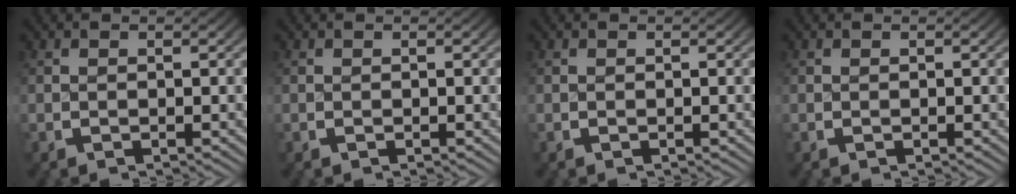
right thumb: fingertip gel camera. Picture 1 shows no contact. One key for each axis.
{"total": 0.0}
{"total": 0.0}
{"total": 0.0}